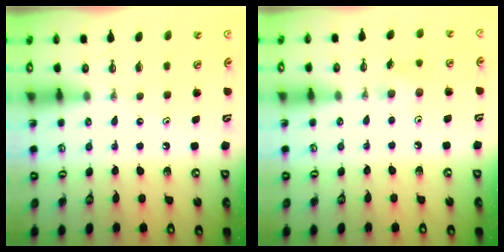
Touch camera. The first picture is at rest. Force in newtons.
{"total": 4.7, "press": 4.5, "slide": 1.4}